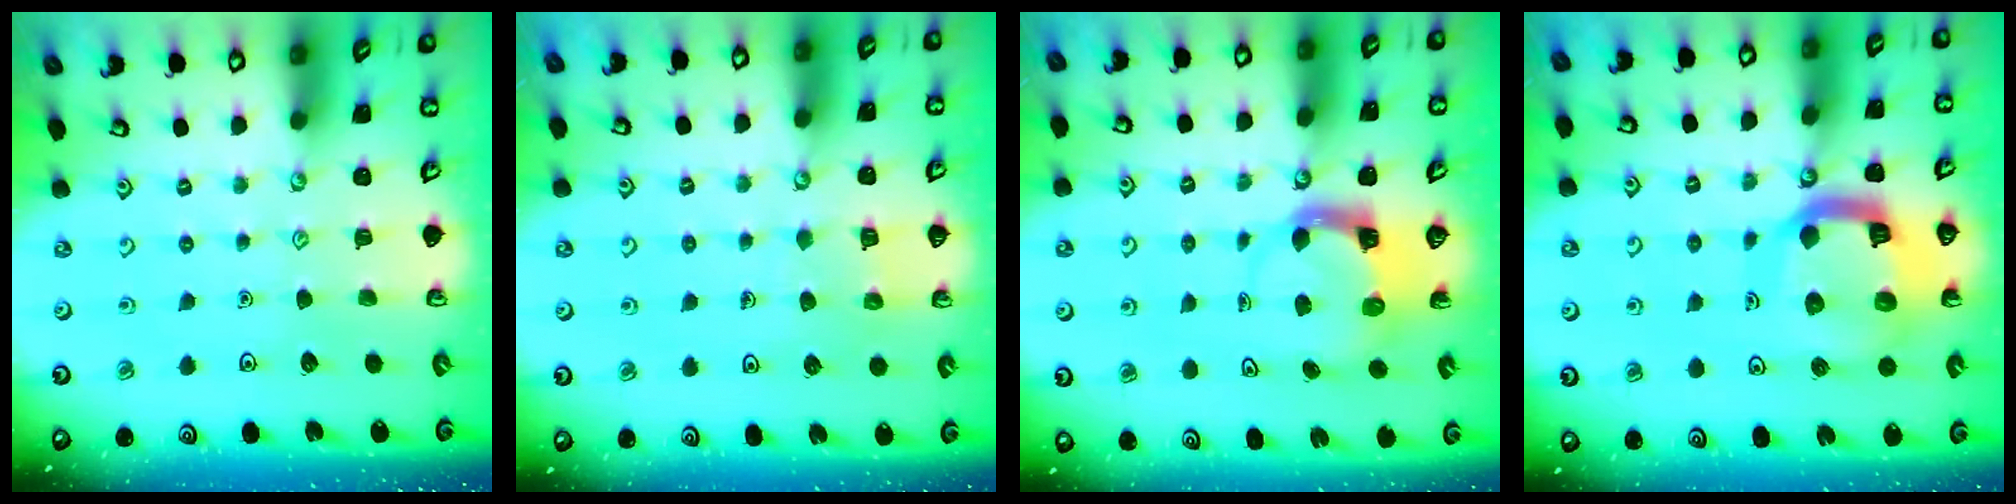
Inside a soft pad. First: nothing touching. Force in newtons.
{"total": 5.2, "press": 5.2, "slide": 0.3}
{"total": 3.8, "press": 3.7, "slide": 0.5}
{"total": 15.6, "press": 15.4, "slide": 1.9}